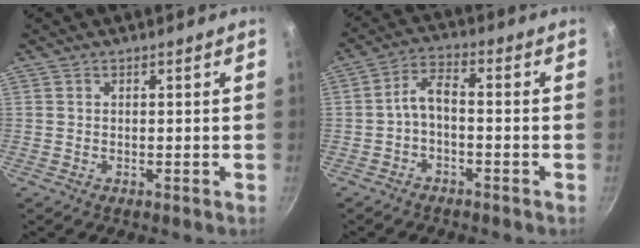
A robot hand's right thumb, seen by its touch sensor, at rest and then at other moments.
{"total": 5.1, "force": [-1.3, 2.4, 4.2], "torque": [-0.080, 0.031, -0.035]}